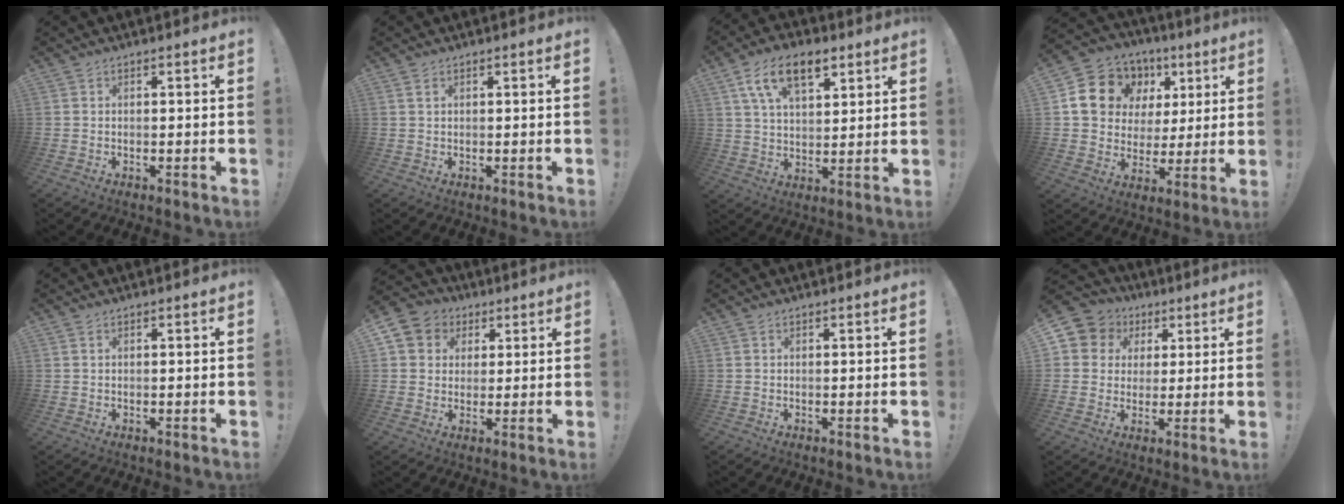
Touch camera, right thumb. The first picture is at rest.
{"total": 1.4, "force": [0.8, 0.6, 0.9], "torque": [-0.012, -0.002, 0.014]}
{"total": 13.7, "force": [7.0, 7.2, 9.3], "torque": [-0.151, -0.015, 0.128]}
{"total": 16.5, "force": [6.9, 13.4, 6.7], "torque": [-0.105, -0.026, 0.151]}
{"total": 0.5, "force": [0.4, 0.1, 0.3], "torque": [-0.007, 0.000, 0.007]}
{"total": 7.5, "force": [2.0, 6.9, 1.9], "torque": [-0.024, -0.006, 0.043]}
{"total": 0.0}
{"total": 8.6, "force": [2.6, 7.9, 2.0], "torque": [-0.033, -0.010, 0.056]}